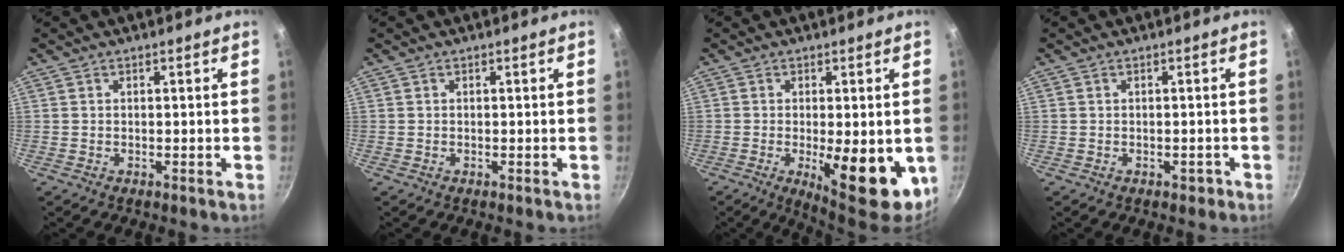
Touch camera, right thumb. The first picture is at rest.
{"total": 0.0}
{"total": 13.1, "force": [-2.8, 4.6, 12.0], "torque": [-0.141, -0.005, -0.024]}
{"total": 1.2, "force": [-0.6, 0.9, 0.6], "torque": [0.003, 0.013, -0.001]}